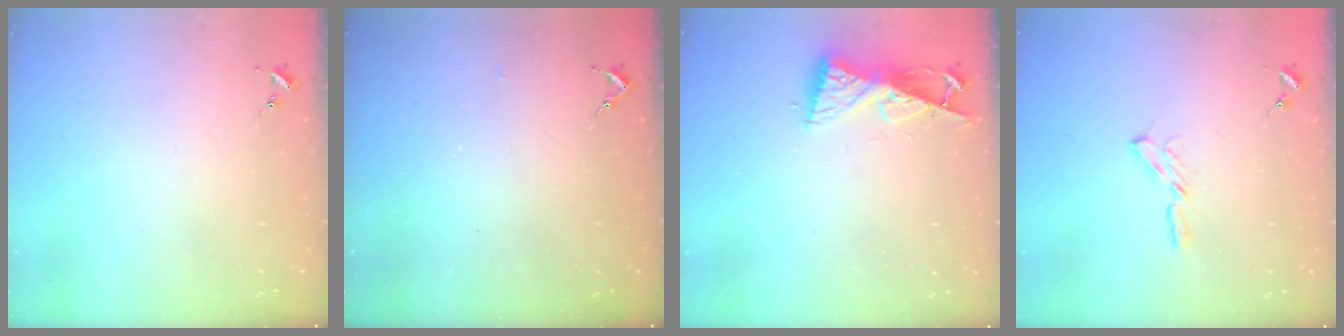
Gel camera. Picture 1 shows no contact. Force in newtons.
{"total": 2.6, "press": 2.5, "slide": 0.3}
{"total": 8.2, "press": 8.2, "slide": 0.7}
{"total": 4.0, "press": 4.0, "slide": 0.4}